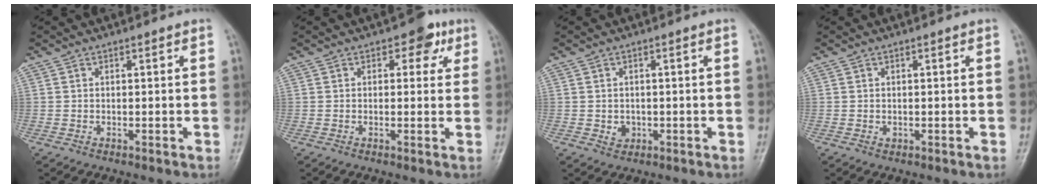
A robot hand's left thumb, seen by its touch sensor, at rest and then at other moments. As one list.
[{"total": 4.3, "force": [1.8, 2.8, 2.7], "torque": [-0.002, 0.000, 0.012]}, {"total": 2.1, "force": [-0.4, 1.8, 0.9], "torque": [-0.004, 0.003, -0.001]}, {"total": 0.6, "force": [-0.1, 0.5, 0.4], "torque": [-0.003, 0.000, 0.001]}]